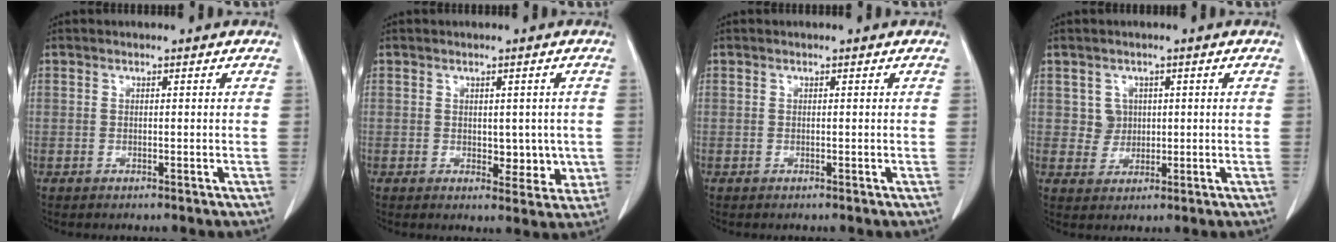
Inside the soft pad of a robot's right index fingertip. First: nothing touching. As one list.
[{"total": 4.5, "force": [0.0, 2.9, 3.5], "torque": [-0.029, -0.003, 0.010]}, {"total": 0.0}, {"total": 3.0, "force": [0.9, 2.9, 0.2], "torque": [0.002, 0.005, 0.020]}]